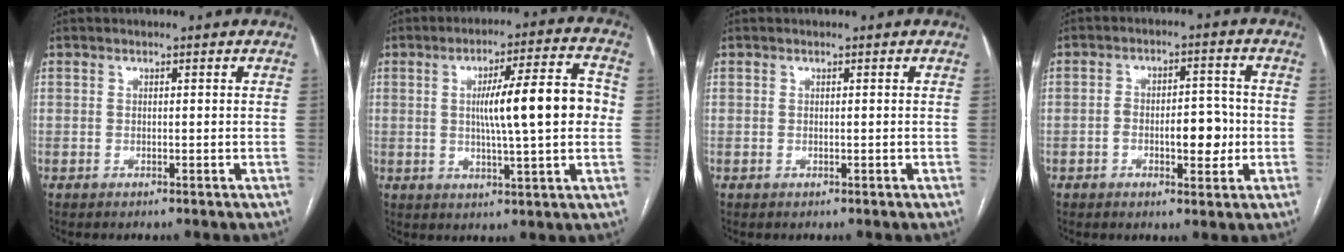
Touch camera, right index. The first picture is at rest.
{"total": 12.8, "force": [0.9, 1.1, 12.7], "torque": [-0.192, 0.020, 0.013]}
{"total": 0.0}
{"total": 6.7, "force": [-1.5, 2.8, 5.9], "torque": [-0.087, 0.015, -0.017]}